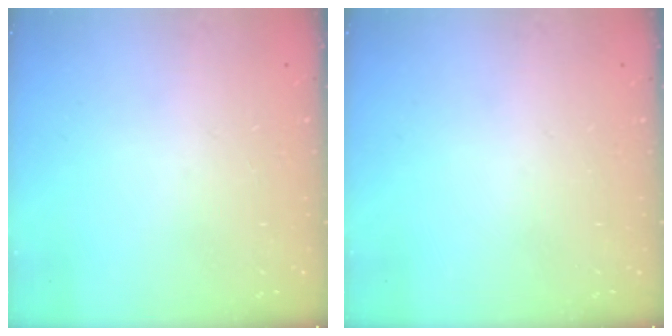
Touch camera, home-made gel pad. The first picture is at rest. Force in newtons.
{"total": 0.0}